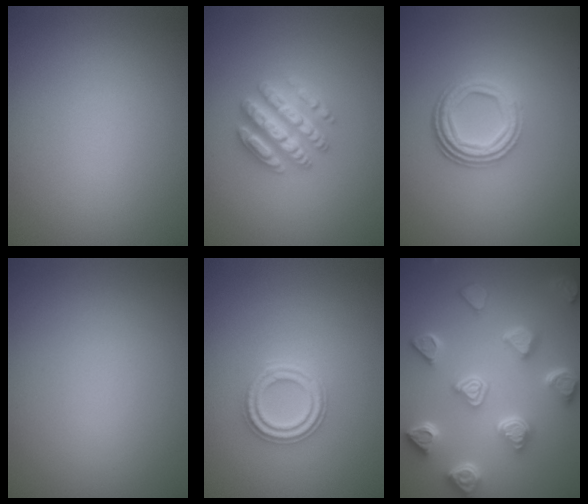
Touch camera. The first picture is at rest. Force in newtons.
{"total": 4.7, "press": 4.6, "slide": 0.9}
{"total": 4.6, "press": 3.3, "slide": 3.1}
{"total": 0.0}
{"total": 2.7, "press": 2.5, "slide": 0.9}
{"total": 7.0, "press": 5.7, "slide": 4.1}